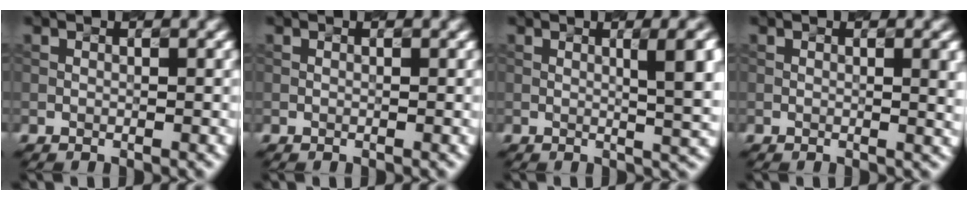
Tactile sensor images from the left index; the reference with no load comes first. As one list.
[{"total": 0.0}, {"total": 5.8, "force": [1.0, 1.4, 5.5], "torque": [-0.060, 0.007, 0.021]}, {"total": 2.5, "force": [0.4, 0.8, 2.4], "torque": [-0.020, 0.004, 0.008]}]